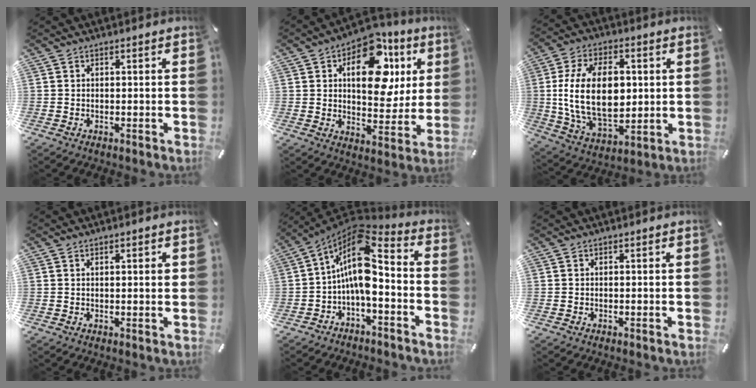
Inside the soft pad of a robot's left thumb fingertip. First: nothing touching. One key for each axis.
{"total": 18.7, "fx": 7.0, "fy": 11.2, "fz": 13.2, "tx": -0.167, "ty": -0.032, "tz": 0.114}
{"total": 19.6, "fx": 1.7, "fy": 12.3, "fz": 15.2, "tx": -0.315, "ty": -0.007, "tz": 0.027}
{"total": 1.4, "fx": 0.6, "fy": 0.2, "fz": 1.2, "tx": -0.025, "ty": 0.001, "tz": 0.009}
{"total": 12.7, "fx": -0.1, "fy": 6.3, "fz": 11.0, "tx": -0.211, "ty": -0.021, "tz": -0.004}
{"total": 0.0}